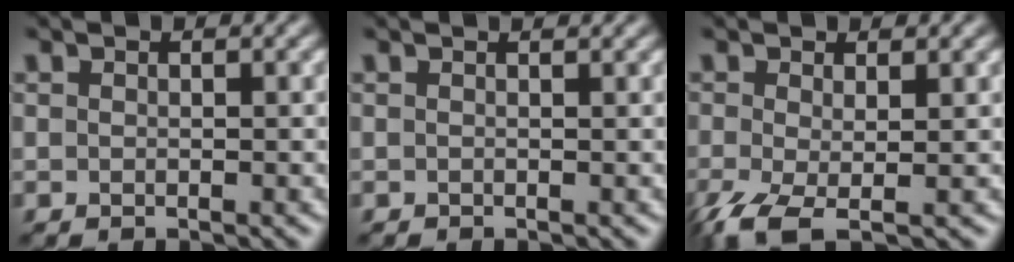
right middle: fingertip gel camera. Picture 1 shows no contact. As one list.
[{"total": 0.6, "force": [0.6, 0.2, 0.2], "torque": [0.000, 0.000, 0.006]}, {"total": 4.5, "force": [-2.0, 1.6, 3.8], "torque": [-0.093, -0.014, -0.046]}]